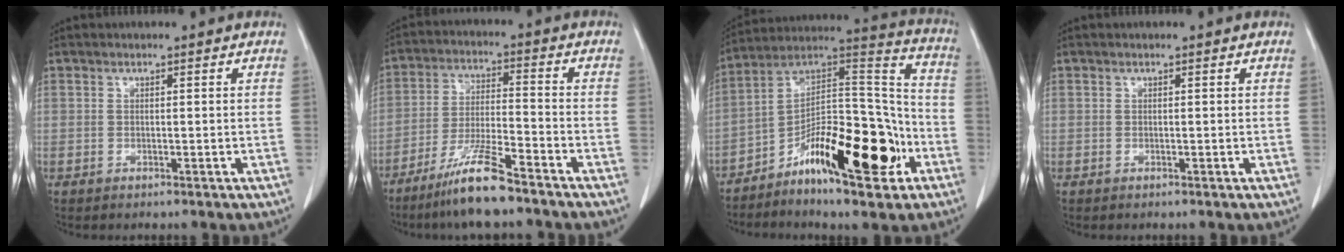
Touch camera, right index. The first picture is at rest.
{"total": 9.6, "force": [-7.2, 0.3, 6.3], "torque": [-0.125, -0.026, -0.138]}
{"total": 19.5, "force": [-8.9, 5.3, 16.5], "torque": [-0.260, 0.029, -0.139]}
{"total": 0.0}